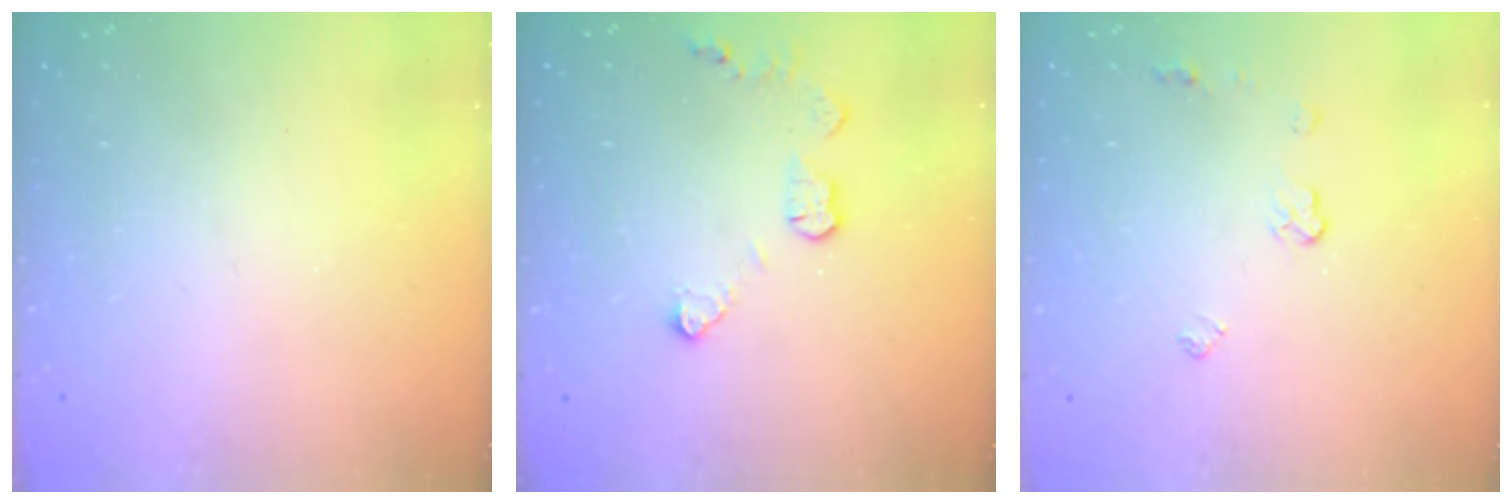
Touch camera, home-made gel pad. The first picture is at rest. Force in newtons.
{"total": 5.8, "press": 5.8, "slide": 0.1}
{"total": 3.8, "press": 3.7, "slide": 0.6}